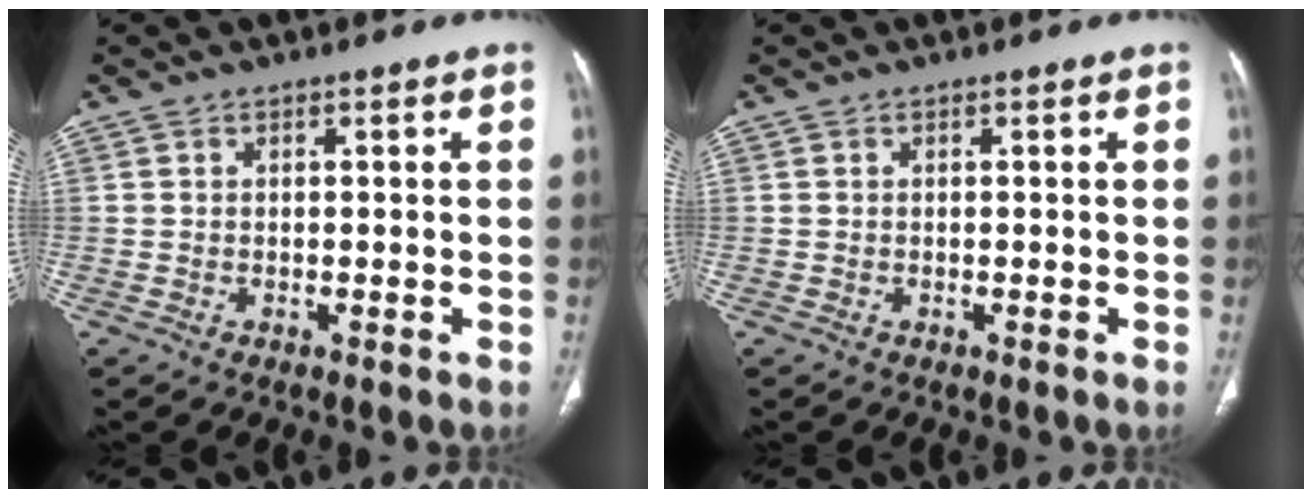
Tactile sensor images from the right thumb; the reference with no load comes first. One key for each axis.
{"total": 0.0}